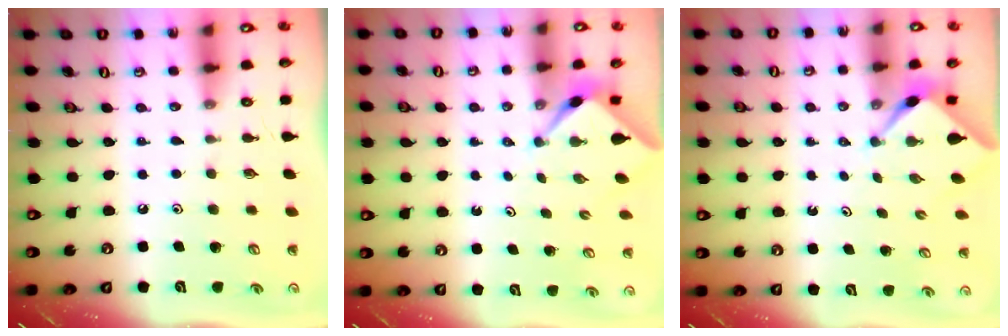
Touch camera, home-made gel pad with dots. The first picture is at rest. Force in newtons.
{"total": 2.2, "press": 2.2, "slide": 0.2}
{"total": 2.2, "press": 2.2, "slide": 0.2}